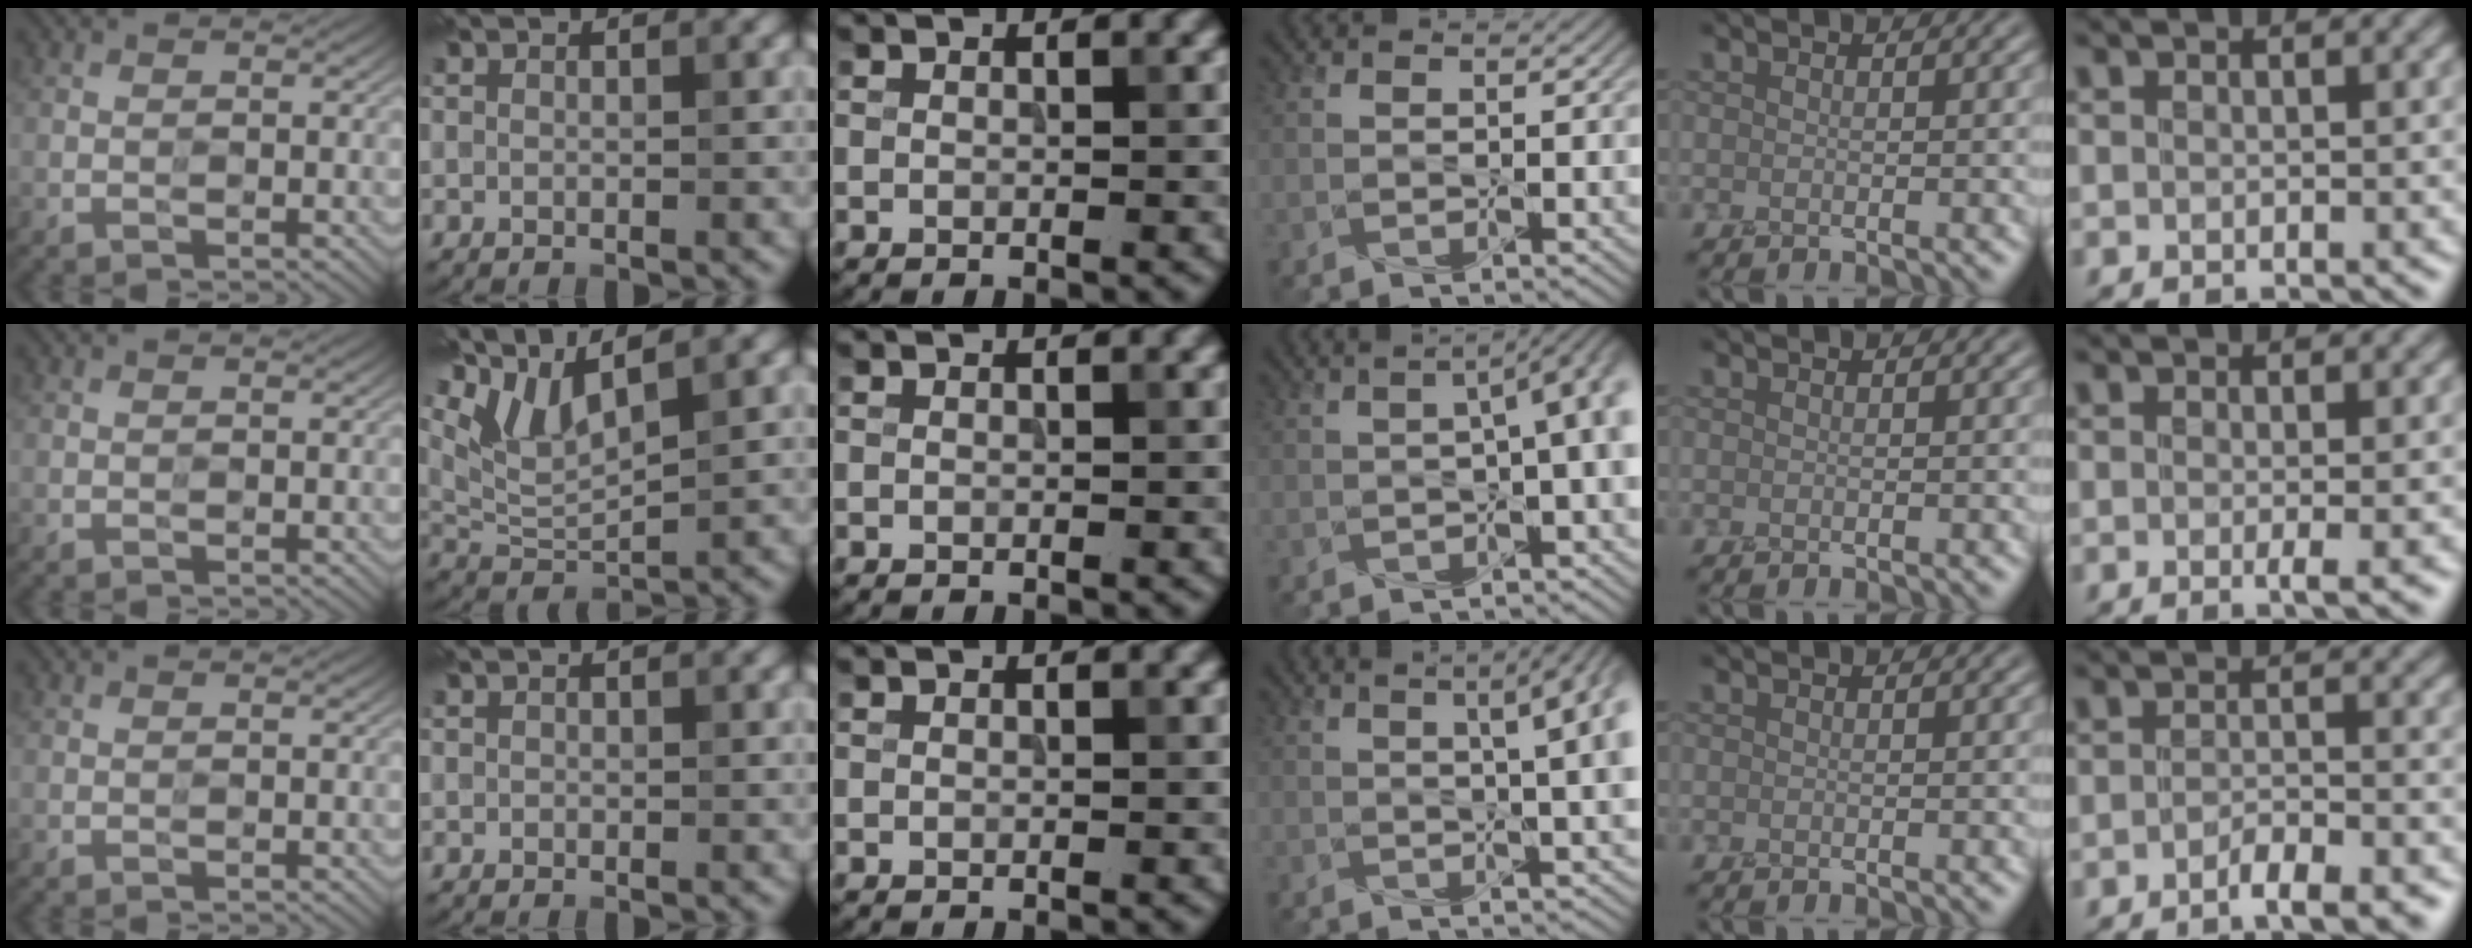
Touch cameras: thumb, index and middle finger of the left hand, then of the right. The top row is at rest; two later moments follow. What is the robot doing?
{"motion": "screw", "object": "organic brewed tea cap"}